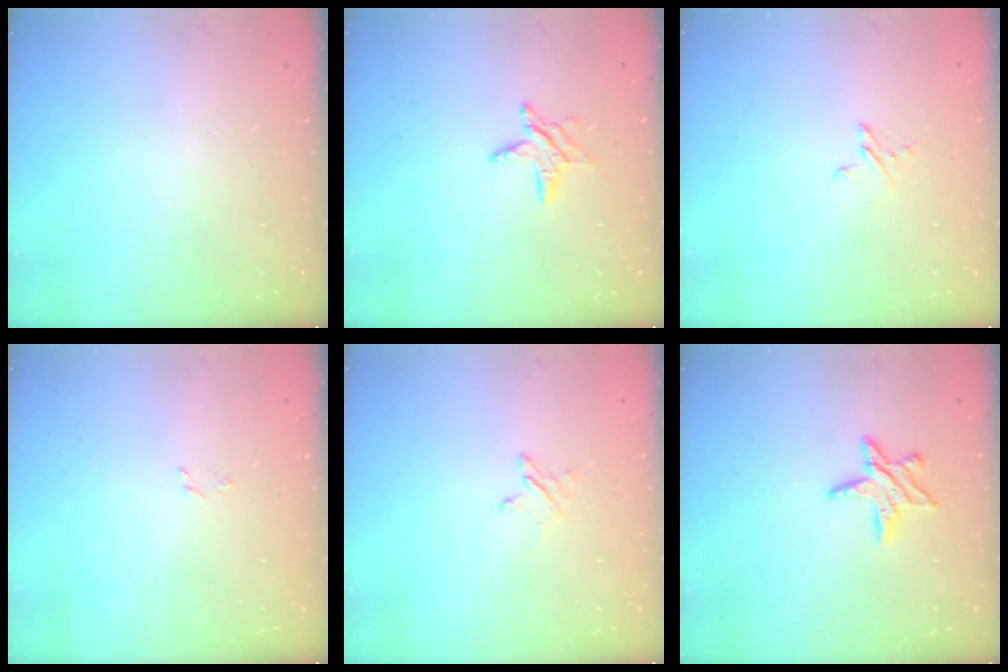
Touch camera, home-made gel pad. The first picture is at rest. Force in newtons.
{"total": 6.4, "press": 6.4, "slide": 0.5}
{"total": 2.9, "press": 2.9, "slide": 0.3}
{"total": 1.6, "press": 1.5, "slide": 0.3}
{"total": 2.7, "press": 2.7, "slide": 0.3}
{"total": 7.2, "press": 7.2, "slide": 0.5}